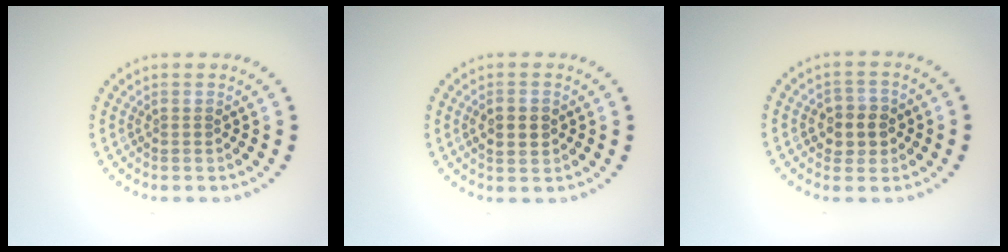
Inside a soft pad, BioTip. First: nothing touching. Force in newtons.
{"total": 2.4, "press": 2.4, "slide": 0.1}
{"total": 2.8, "press": 2.7, "slide": 0.7}